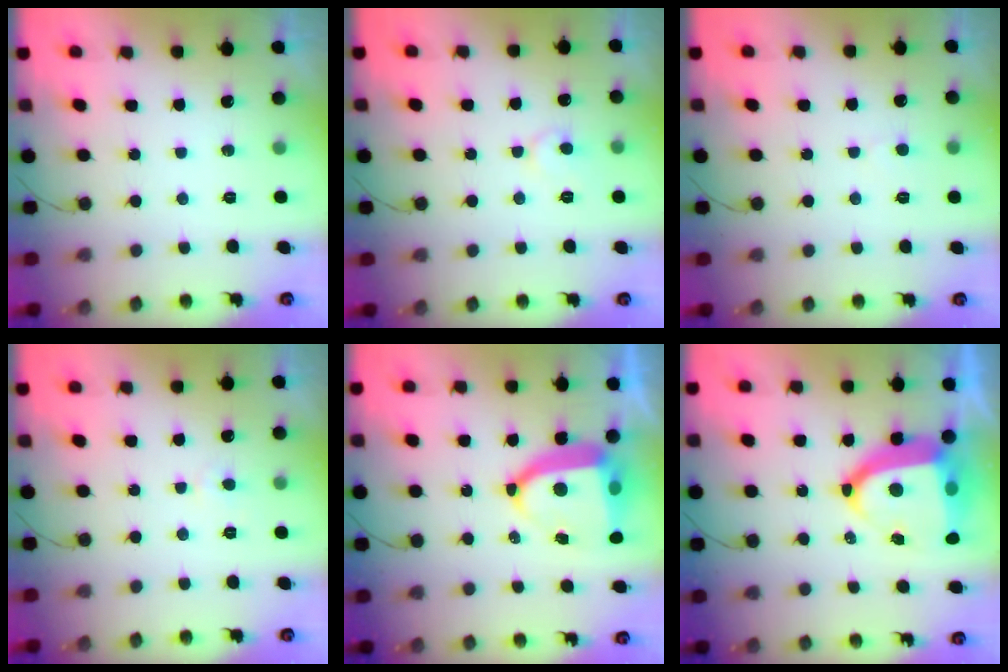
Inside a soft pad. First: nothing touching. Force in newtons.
{"total": 6.1, "press": 6.1, "slide": 0.4}
{"total": 2.8, "press": 2.8, "slide": 0.3}
{"total": 2.6, "press": 2.6, "slide": 0.2}
{"total": 10.5, "press": 10.4, "slide": 1.2}
{"total": 16.7, "press": 16.7, "slide": 1.7}